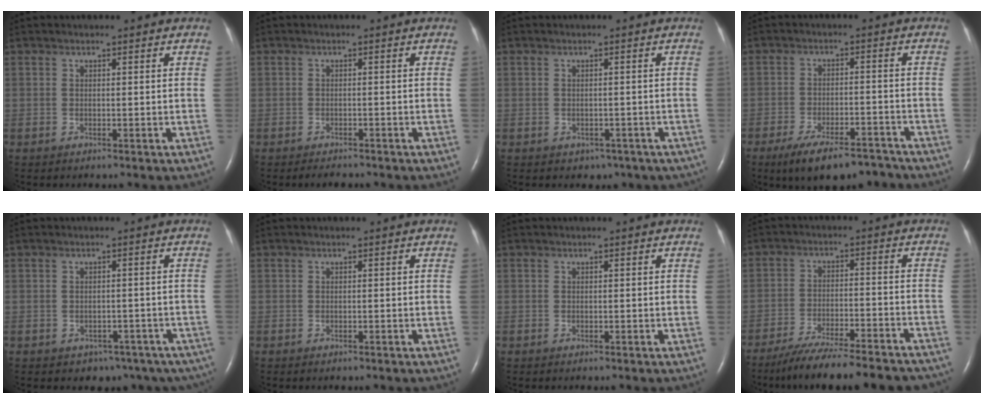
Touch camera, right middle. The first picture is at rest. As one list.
[{"total": 1.8, "force": [-1.6, 0.6, 0.7], "torque": [-0.016, -0.005, -0.019]}, {"total": 3.6, "force": [-2.3, 2.5, 0.9], "torque": [-0.011, 0.009, -0.019]}, {"total": 10.6, "force": [-8.4, 3.2, 5.6], "torque": [-0.094, -0.007, -0.137]}, {"total": 8.3, "force": [-5.6, 5.8, 2.3], "torque": [-0.023, 0.008, -0.054]}, {"total": 0.0}, {"total": 0.0}, {"total": 19.7, "force": [-17.5, 2.6, 8.7], "torque": [-0.107, -0.016, -0.245]}]